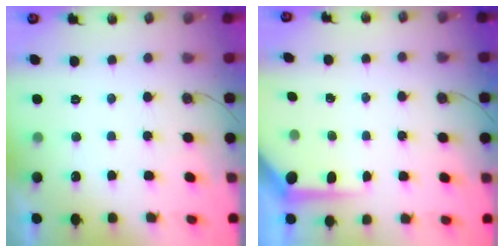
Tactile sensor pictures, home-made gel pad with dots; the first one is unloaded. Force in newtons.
{"total": 5.3, "press": 5.3, "slide": 0.3}